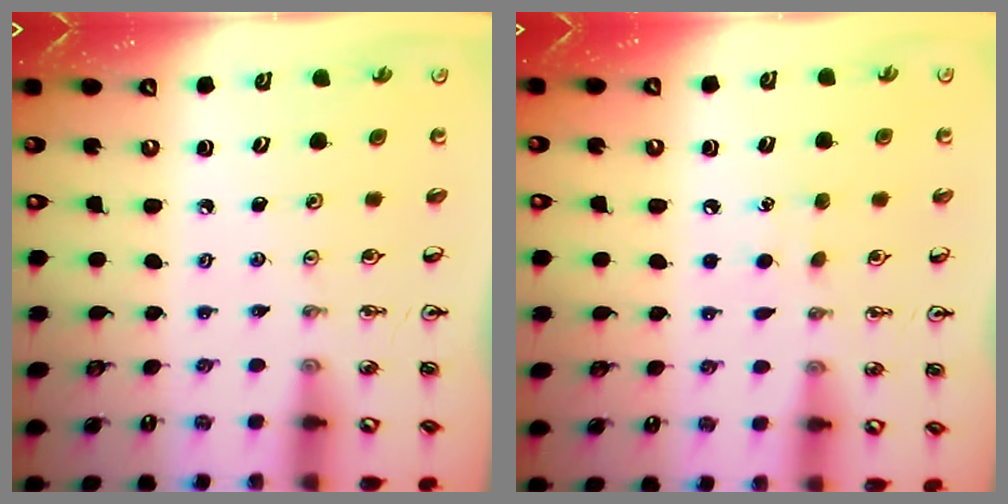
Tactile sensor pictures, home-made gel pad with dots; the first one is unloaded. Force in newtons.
{"total": 5.5, "press": 5.4, "slide": 0.5}